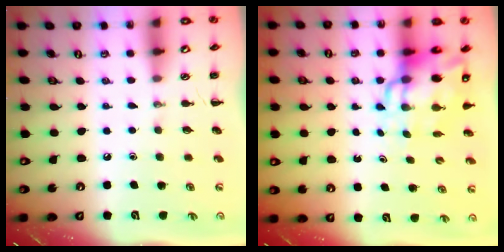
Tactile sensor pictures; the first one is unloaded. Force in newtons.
{"total": 10.6, "press": 10.1, "slide": 3.2}